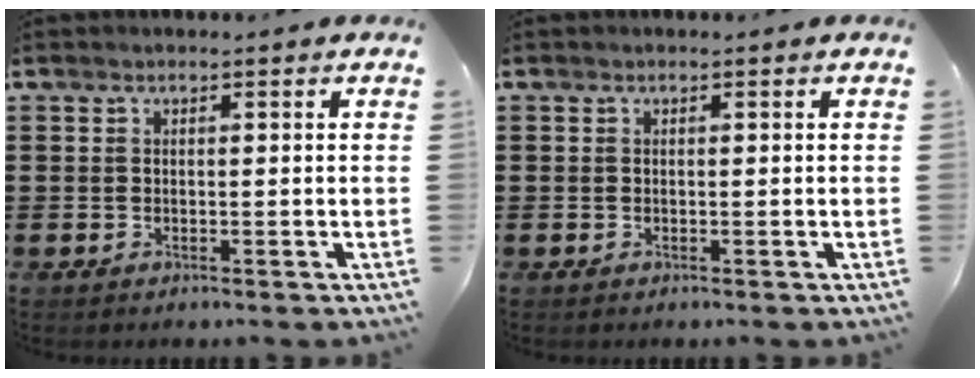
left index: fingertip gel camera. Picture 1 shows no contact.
{"total": 0.0}